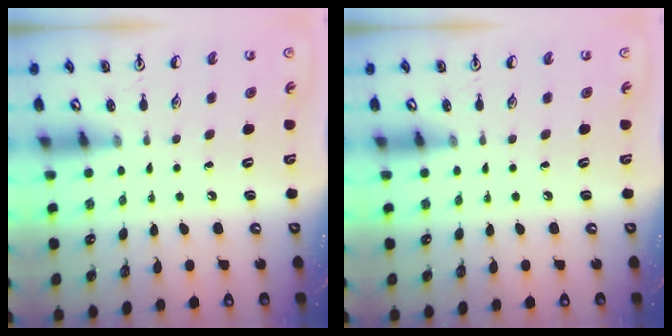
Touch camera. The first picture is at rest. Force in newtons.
{"total": 0.0}